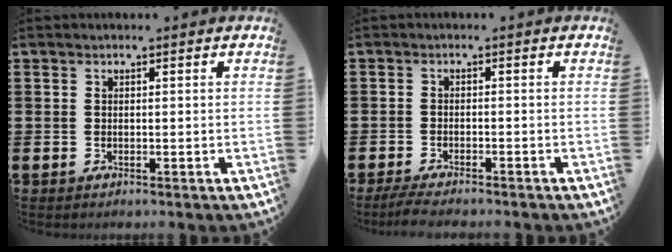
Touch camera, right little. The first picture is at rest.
{"total": 2.0, "force": [-1.8, 0.0, 0.9], "torque": [-0.014, 0.004, -0.033]}